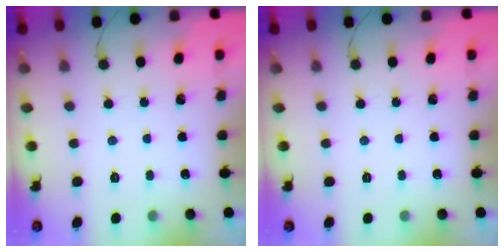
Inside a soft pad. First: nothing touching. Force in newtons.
{"total": 0.0}